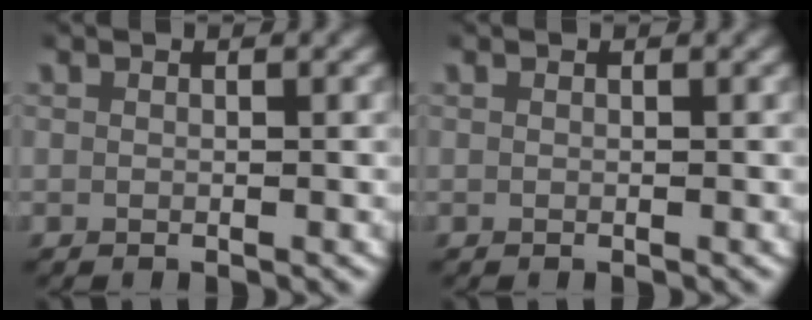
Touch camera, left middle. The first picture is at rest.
{"total": 0.0}